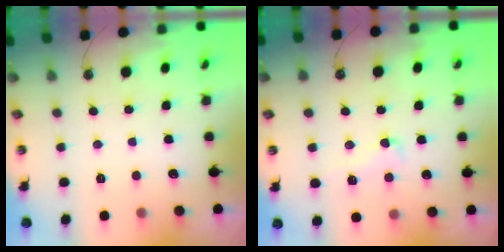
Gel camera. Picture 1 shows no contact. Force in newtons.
{"total": 1.2, "press": 0.2, "slide": 1.1}